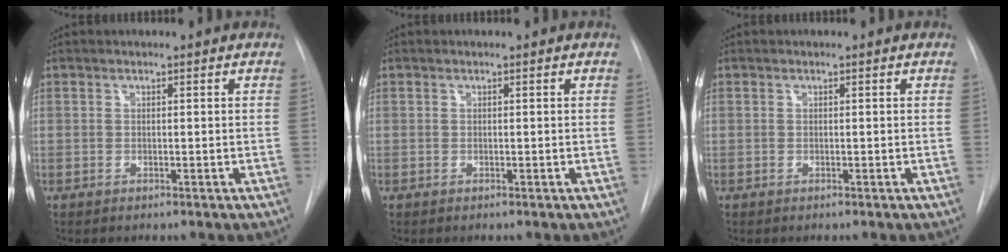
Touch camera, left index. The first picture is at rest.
{"total": 0.0}
{"total": 0.0}